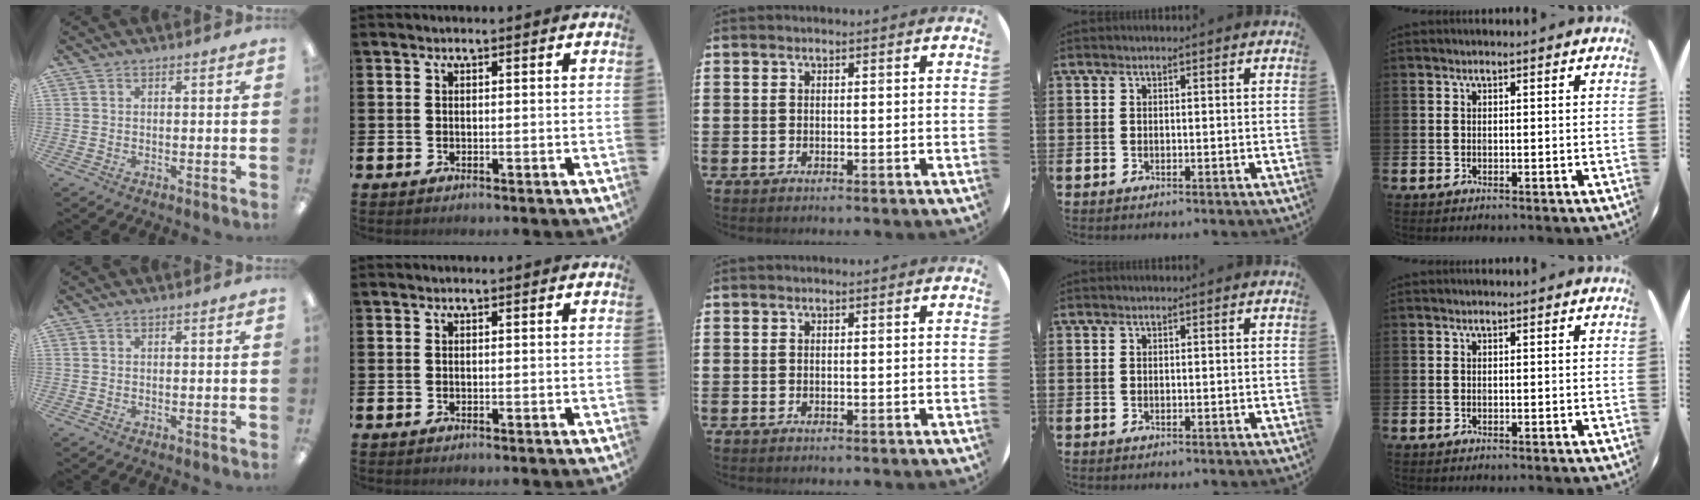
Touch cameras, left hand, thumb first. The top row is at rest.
{}